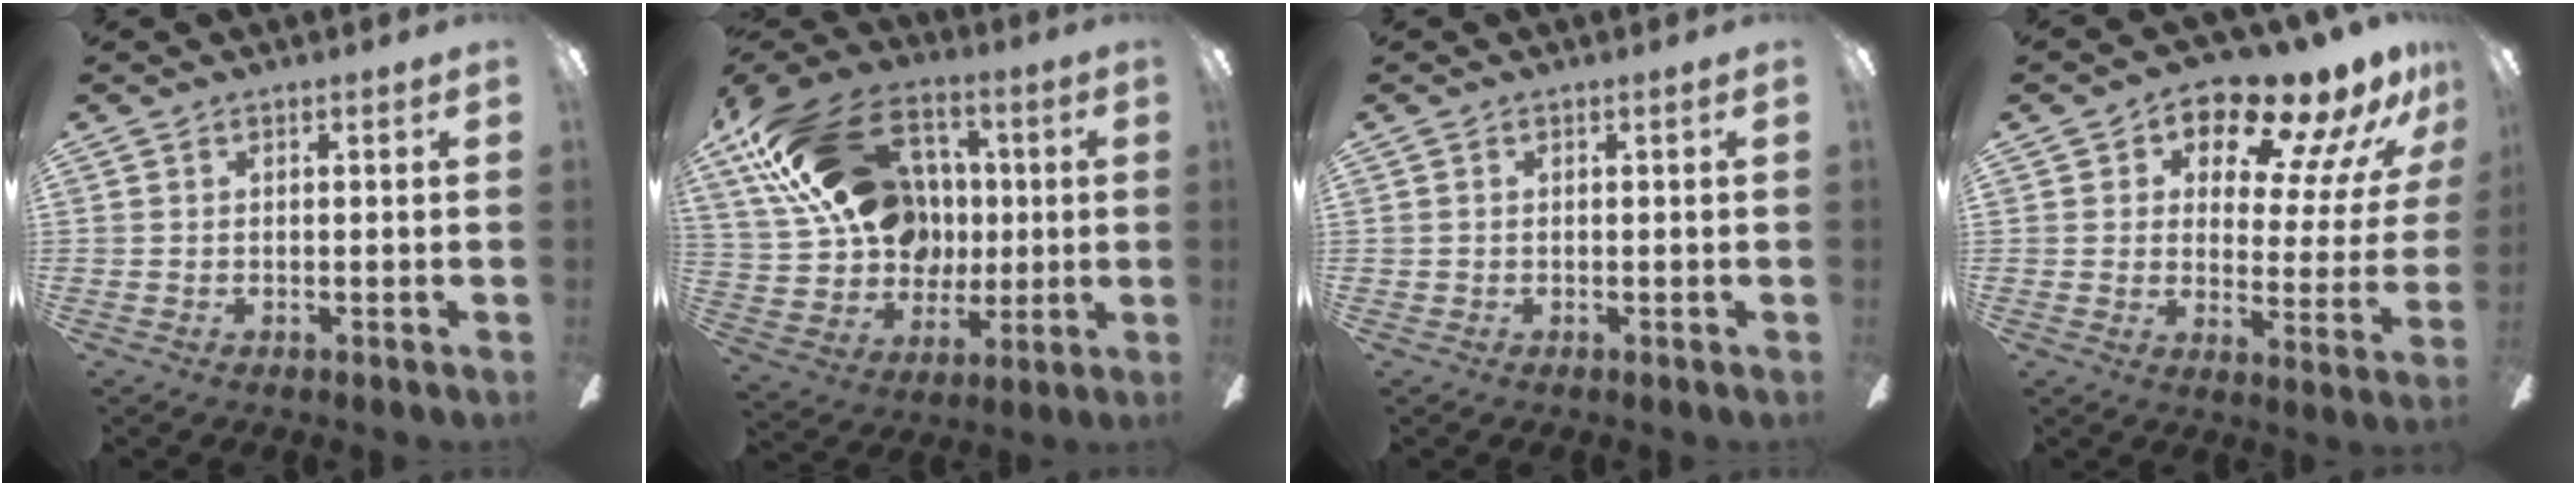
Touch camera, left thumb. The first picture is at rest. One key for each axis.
{"total": 26.3, "fx": 7.5, "fy": 19.5, "fz": 16.0, "tx": -0.290, "ty": -0.003, "tz": 0.156}
{"total": 0.0}
{"total": 15.1, "fx": 11.9, "fy": 5.6, "fz": 7.4, "tx": -0.120, "ty": -0.086, "tz": 0.198}